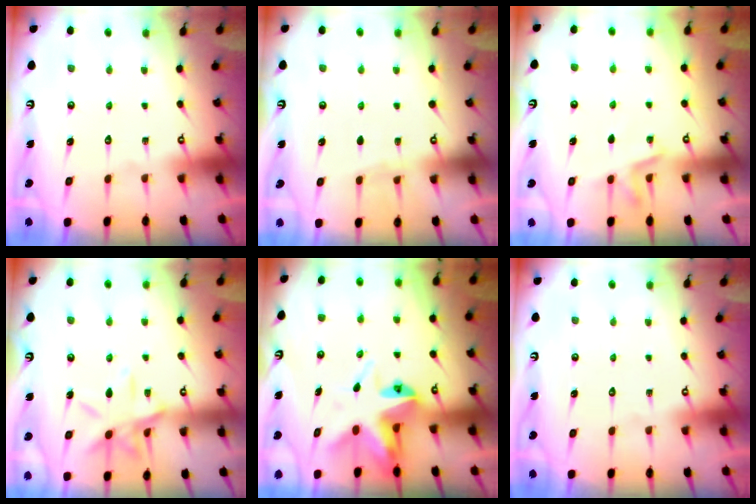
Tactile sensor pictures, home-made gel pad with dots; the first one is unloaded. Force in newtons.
{"total": 3.7, "press": 3.6, "slide": 0.5}
{"total": 6.5, "press": 6.2, "slide": 1.8}
{"total": 11.4, "press": 11.4, "slide": 0.7}
{"total": 6.2, "press": 6.2, "slide": 0.5}
{"total": 0.0}